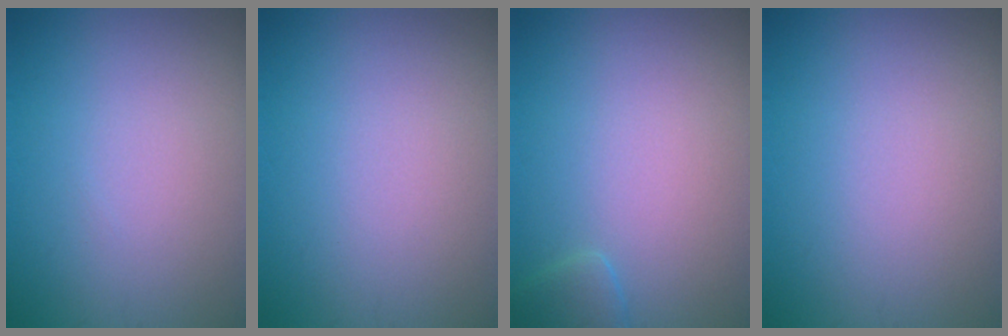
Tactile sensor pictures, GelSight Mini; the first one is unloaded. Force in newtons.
{"total": 0.0}
{"total": 1.3, "press": 1.3, "slide": 0.1}
{"total": 0.0}